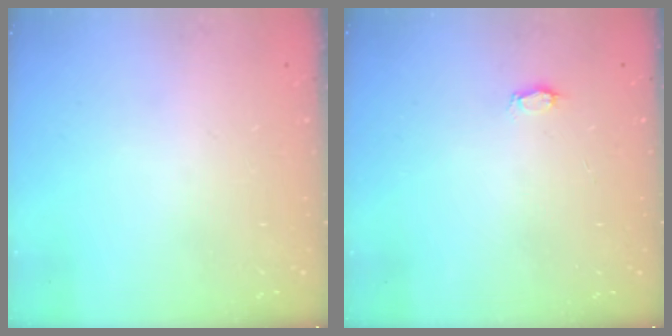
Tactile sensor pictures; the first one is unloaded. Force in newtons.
{"total": 2.3, "press": 2.3, "slide": 0.3}